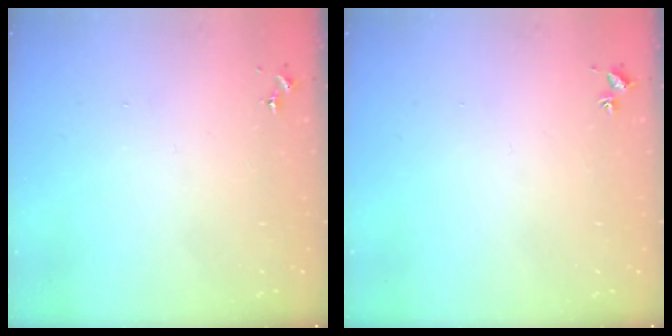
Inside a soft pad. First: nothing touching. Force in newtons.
{"total": 1.7, "press": 1.7, "slide": 0.2}